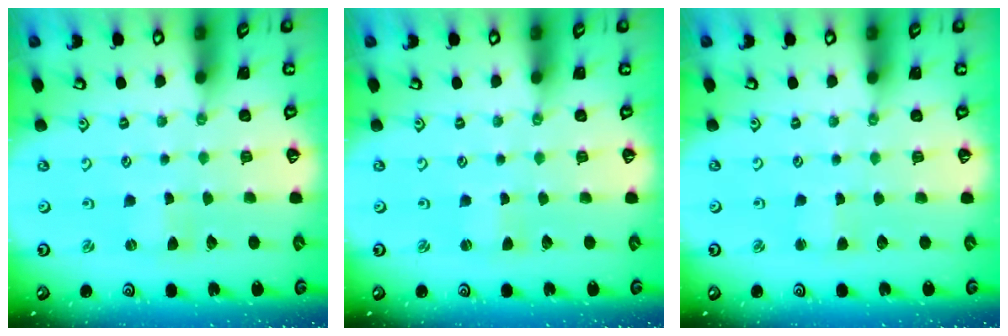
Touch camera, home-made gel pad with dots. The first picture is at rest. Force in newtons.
{"total": 0.9, "press": 0.9, "slide": 0.2}
{"total": 2.0, "press": 2.0, "slide": 0.3}